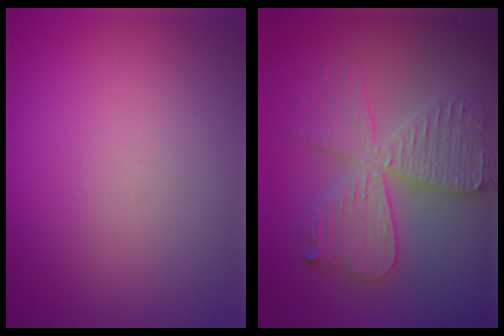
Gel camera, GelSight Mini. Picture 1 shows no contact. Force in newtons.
{"total": 5.0, "press": 5.0, "slide": 0.6}